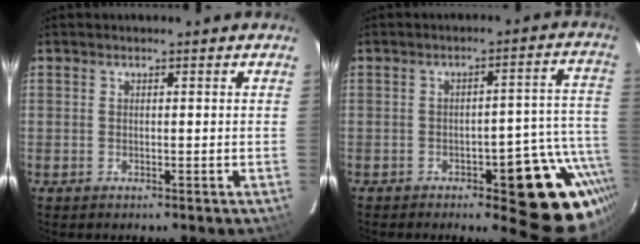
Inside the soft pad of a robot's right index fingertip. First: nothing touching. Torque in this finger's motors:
{"motor_torque": [1.10, -1.04, 0.84, 0.05]}